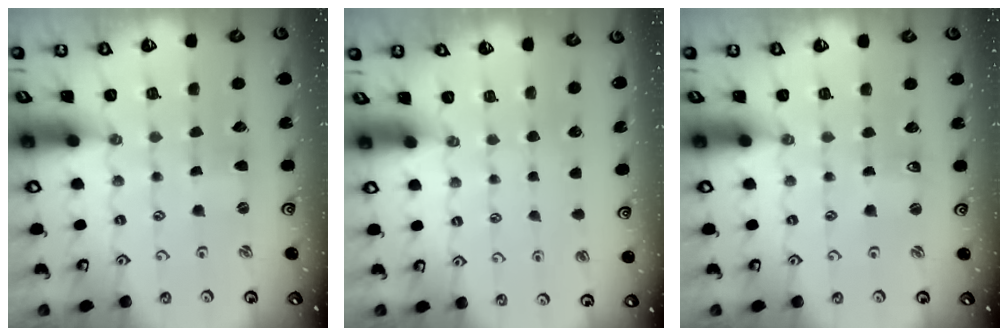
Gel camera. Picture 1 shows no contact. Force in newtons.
{"total": 0.0}
{"total": 0.6, "press": 0.6, "slide": 0.1}